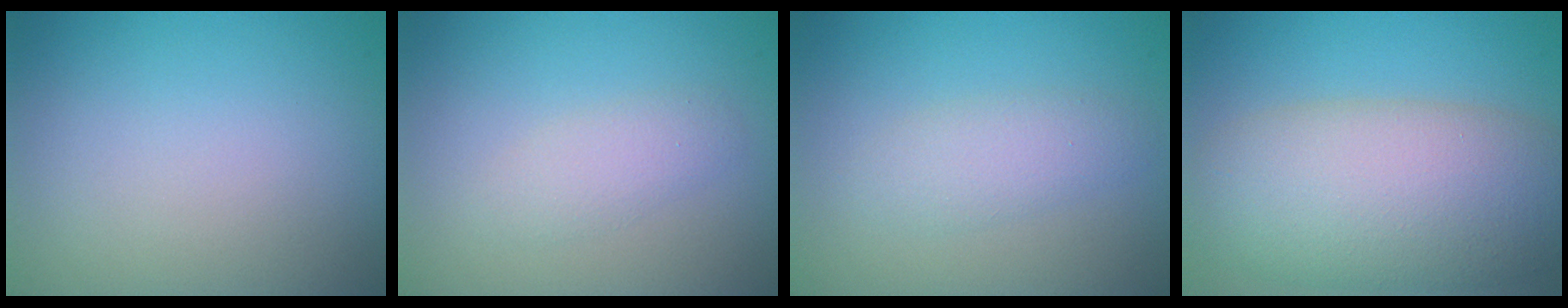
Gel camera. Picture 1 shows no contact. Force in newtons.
{"total": 1.9, "press": 1.9, "slide": 0.0}
{"total": 2.4, "press": 2.4, "slide": 0.1}
{"total": 9.6, "press": 9.6, "slide": 0.6}